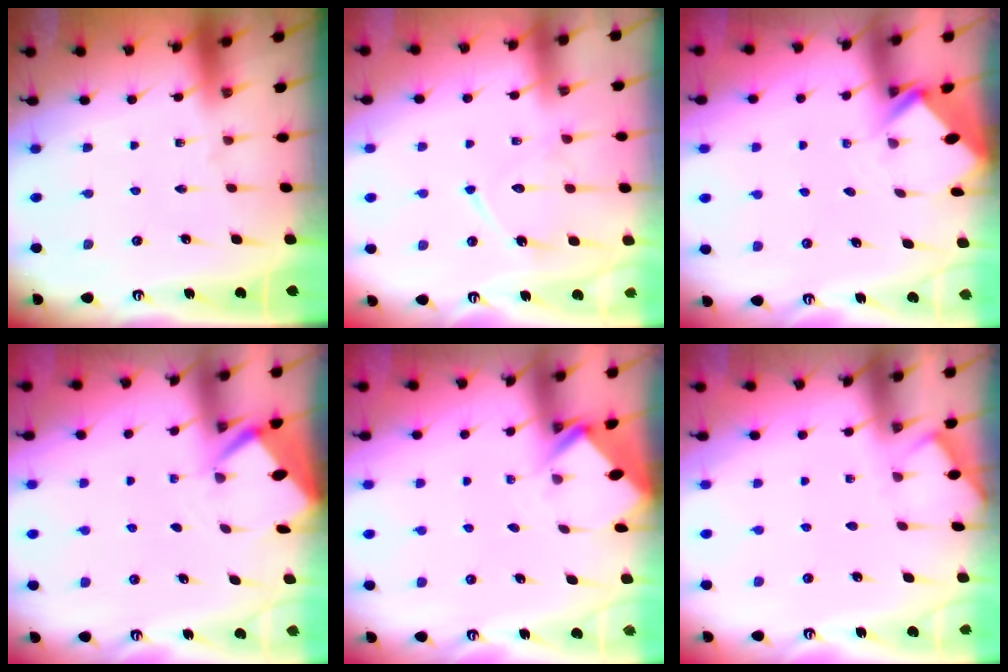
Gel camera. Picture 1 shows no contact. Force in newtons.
{"total": 12.0, "press": 12.0, "slide": 1.1}
{"total": 2.5, "press": 2.5, "slide": 0.2}
{"total": 2.7, "press": 2.7, "slide": 0.3}
{"total": 2.6, "press": 2.6, "slide": 0.2}
{"total": 3.0, "press": 2.9, "slide": 0.5}